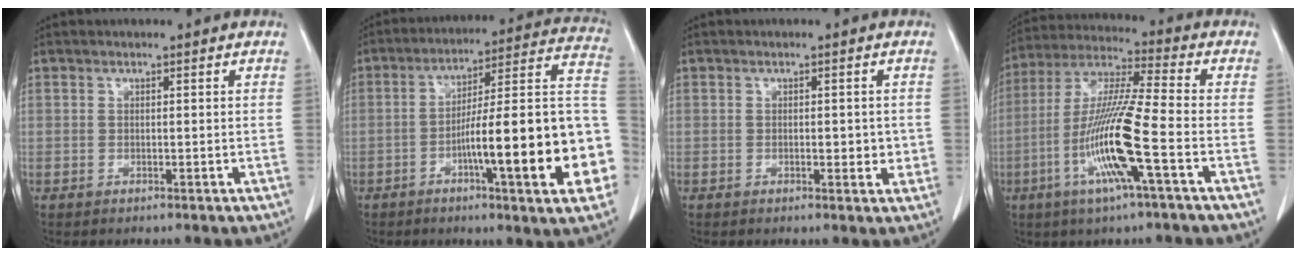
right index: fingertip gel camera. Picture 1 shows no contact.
{"total": 22.6, "force": [-6.0, 2.2, 21.6], "torque": [-0.222, 0.023, -0.081]}
{"total": 2.7, "force": [-0.2, 1.4, 2.3], "torque": [-0.027, 0.000, 0.000]}
{"total": 14.2, "force": [-4.6, -0.2, 13.5], "torque": [-0.276, -0.008, -0.096]}